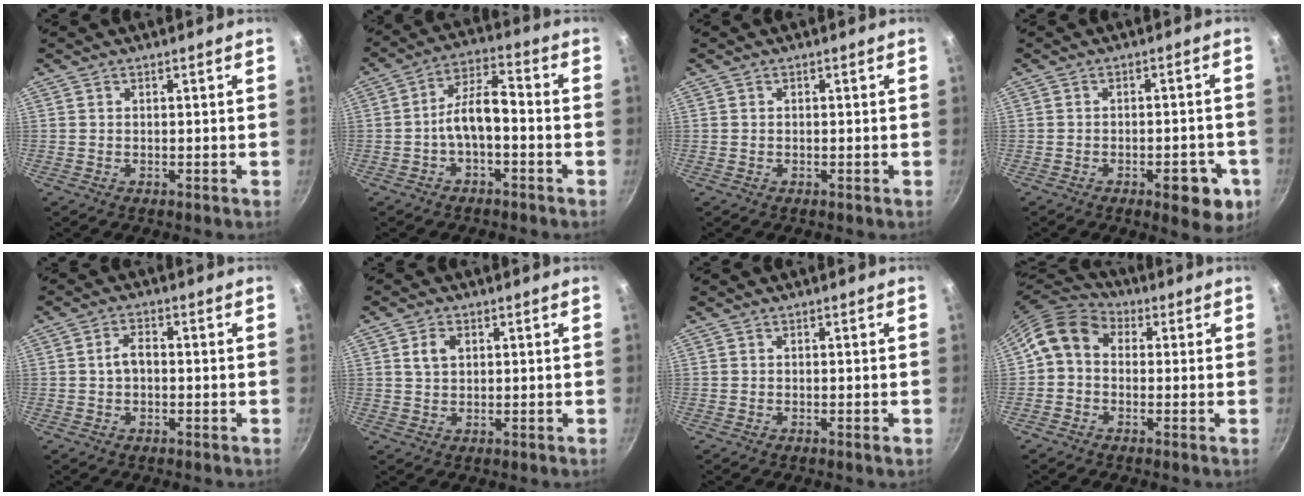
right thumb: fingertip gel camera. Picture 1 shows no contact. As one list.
[{"total": 8.1, "force": [-1.8, 3.8, 6.9], "torque": [-0.121, 0.043, -0.040]}, {"total": 0.0}, {"total": 7.9, "force": [-3.7, 3.2, 6.3], "torque": [-0.059, 0.017, -0.042]}, {"total": 3.2, "force": [-0.2, 2.1, 2.5], "torque": [-0.038, 0.014, -0.008]}, {"total": 3.6, "force": [1.2, 2.4, 2.3], "torque": [-0.038, -0.001, 0.024]}, {"total": 0.7, "force": [-0.3, 0.0, 0.7], "torque": [-0.009, -0.002, -0.005]}, {"total": 9.5, "force": [0.7, 7.5, 5.9], "torque": [-0.098, 0.029, -0.007]}]